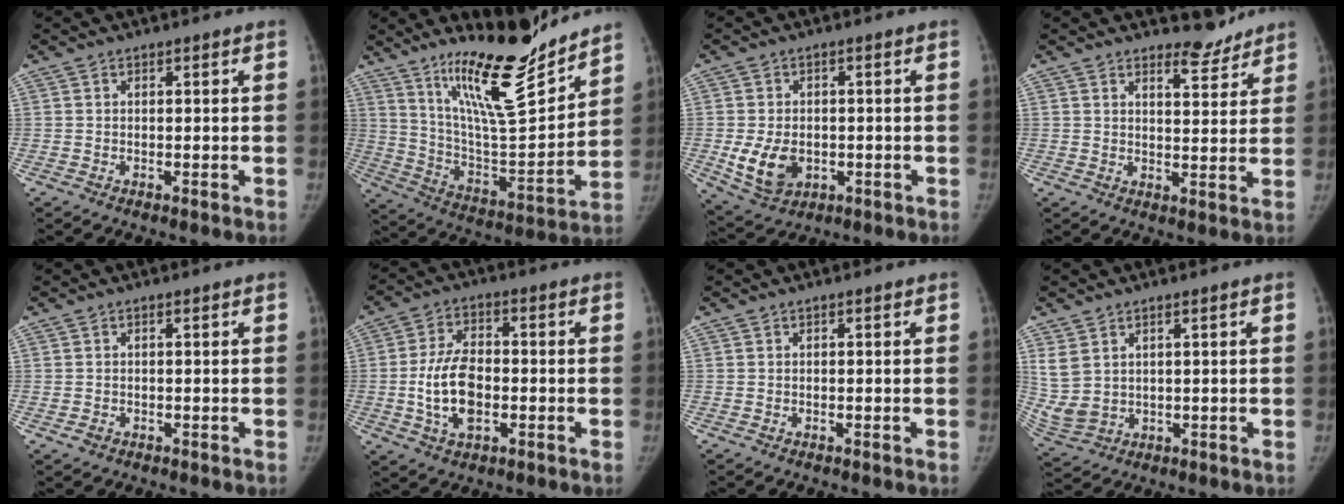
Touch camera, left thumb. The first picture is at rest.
{"total": 20.5, "force": [15.6, 4.0, 12.7], "torque": [-0.169, -0.111, 0.270]}
{"total": 8.3, "force": [-1.7, 5.9, 5.5], "torque": [-0.089, -0.003, -0.015]}
{"total": 4.5, "force": [4.3, 1.4, 0.7], "torque": [0.008, -0.041, 0.065]}
{"total": 1.2, "force": [-0.3, 0.9, 0.7], "torque": [-0.010, 0.001, -0.004]}
{"total": 10.5, "force": [-1.9, 6.1, 8.3], "torque": [-0.146, 0.012, -0.034]}
{"total": 0.0}
{"total": 7.2, "force": [2.7, 4.8, 4.6], "torque": [-0.100, -0.011, 0.073]}